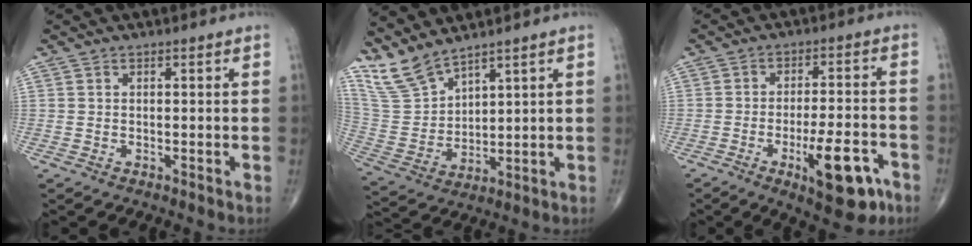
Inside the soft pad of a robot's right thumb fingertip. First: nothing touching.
{"total": 8.8, "force": [7.9, 2.2, 3.1], "torque": [-0.069, -0.042, 0.183]}
{"total": 12.9, "force": [-5.8, 4.4, 10.6], "torque": [-0.145, 0.023, -0.078]}